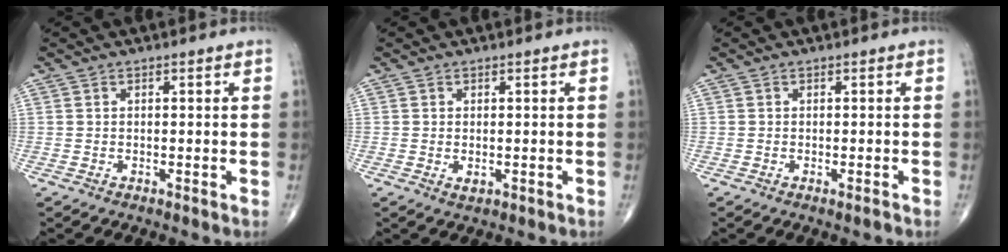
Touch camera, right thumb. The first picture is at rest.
{"total": 1.2, "force": [-0.1, 0.7, 1.0], "torque": [-0.015, -0.003, 0.001]}
{"total": 0.8, "force": [-0.5, 0.1, 0.6], "torque": [-0.008, -0.002, -0.006]}